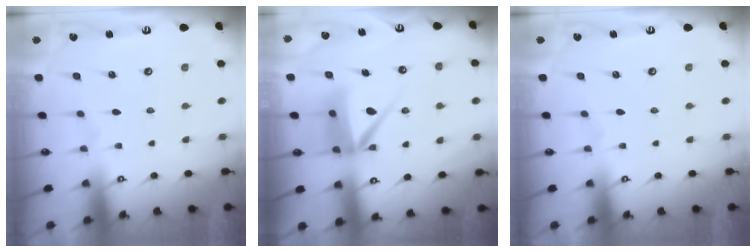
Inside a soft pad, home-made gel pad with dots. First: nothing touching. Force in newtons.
{"total": 9.5, "press": 9.5, "slide": 0.9}
{"total": 0.0}